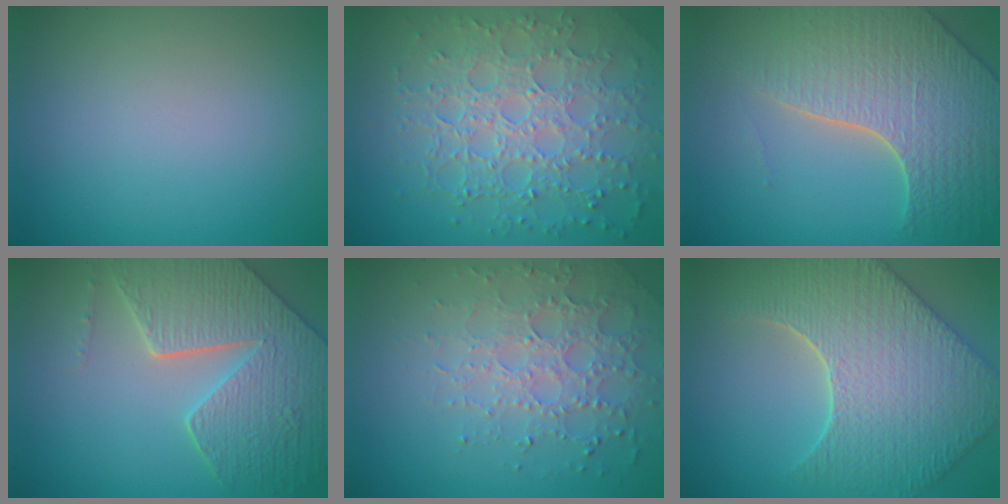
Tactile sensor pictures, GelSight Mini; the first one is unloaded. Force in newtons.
{"total": 8.1, "press": 5.7, "slide": 5.8}
{"total": 6.6, "press": 5.3, "slide": 3.8}
{"total": 8.0, "press": 6.3, "slide": 5.0}
{"total": 4.4, "press": 3.6, "slide": 2.6}
{"total": 7.9, "press": 6.8, "slide": 4.1}